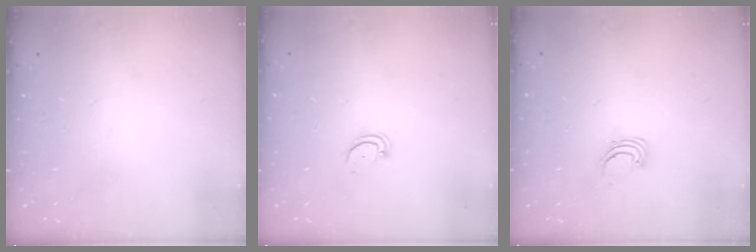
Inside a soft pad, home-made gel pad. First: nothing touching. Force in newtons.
{"total": 3.2, "press": 3.2, "slide": 0.3}
{"total": 1.9, "press": 1.9, "slide": 0.1}